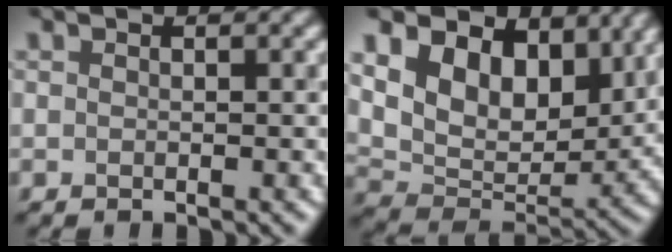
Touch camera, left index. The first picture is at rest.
{"total": 10.6, "force": [4.8, 7.0, 6.3], "torque": [-0.120, -0.006, 0.078]}